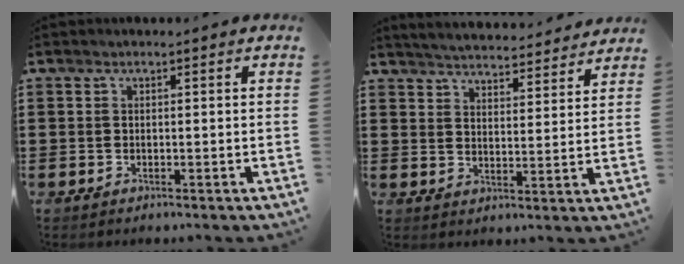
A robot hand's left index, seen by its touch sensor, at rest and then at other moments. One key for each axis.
{"total": 4.5, "fx": 4.5, "fy": -0.3, "fz": 0.2, "tx": -0.024, "ty": -0.033, "tz": 0.077}